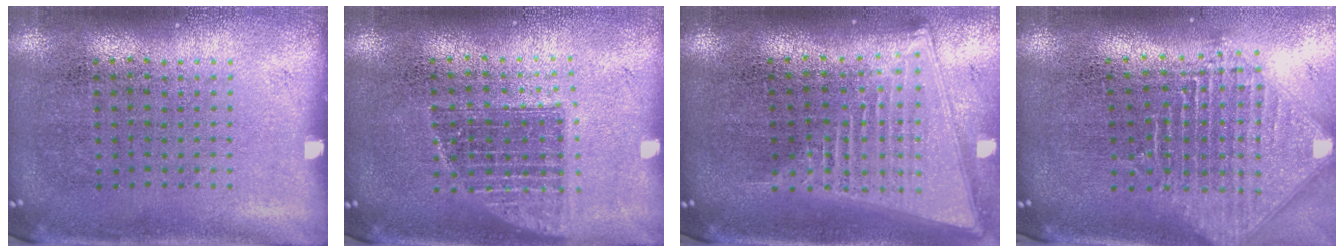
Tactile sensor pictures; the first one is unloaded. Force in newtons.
{"total": 1.2, "press": 1.0, "slide": 0.7}
{"total": 2.1, "press": 1.8, "slide": 1.1}
{"total": 2.5, "press": 1.9, "slide": 1.6}